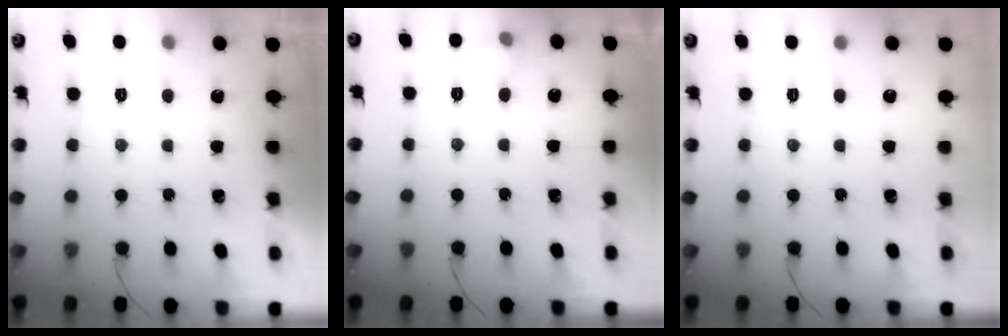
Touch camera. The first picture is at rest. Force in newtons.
{"total": 5.1, "press": 4.8, "slide": 1.6}
{"total": 0.0}